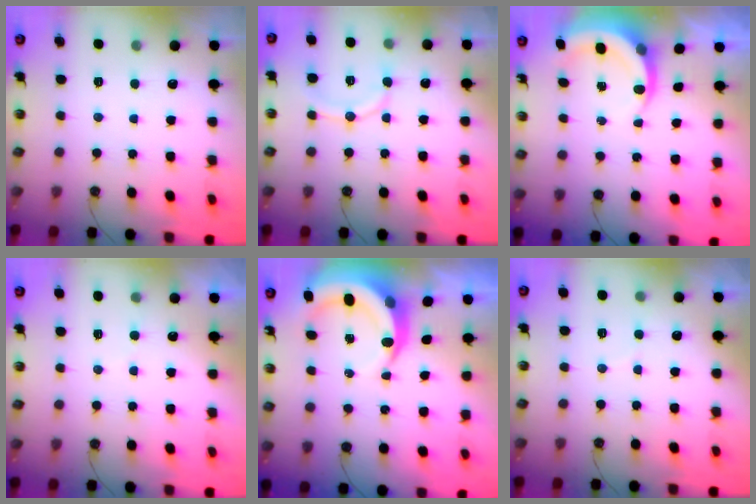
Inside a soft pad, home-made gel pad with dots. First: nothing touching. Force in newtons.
{"total": 11.8, "press": 11.4, "slide": 3.1}
{"total": 4.6, "press": 4.6, "slide": 0.1}
{"total": 2.8, "press": 2.7, "slide": 0.3}
{"total": 9.0, "press": 8.8, "slide": 1.5}
{"total": 2.9, "press": 2.6, "slide": 1.2}